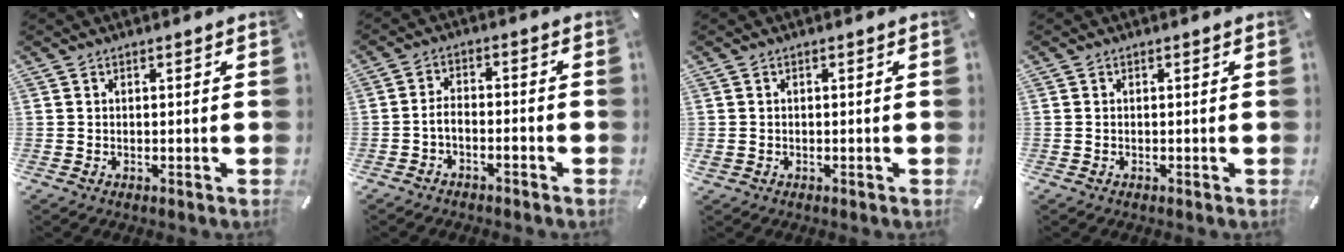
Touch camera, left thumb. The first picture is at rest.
{"total": 3.4, "force": [-2.2, 1.5, 2.1], "torque": [-0.043, 0.010, -0.044]}
{"total": 0.9, "force": [-0.3, 0.8, 0.4], "torque": [-0.007, 0.003, -0.007]}
{"total": 0.0}